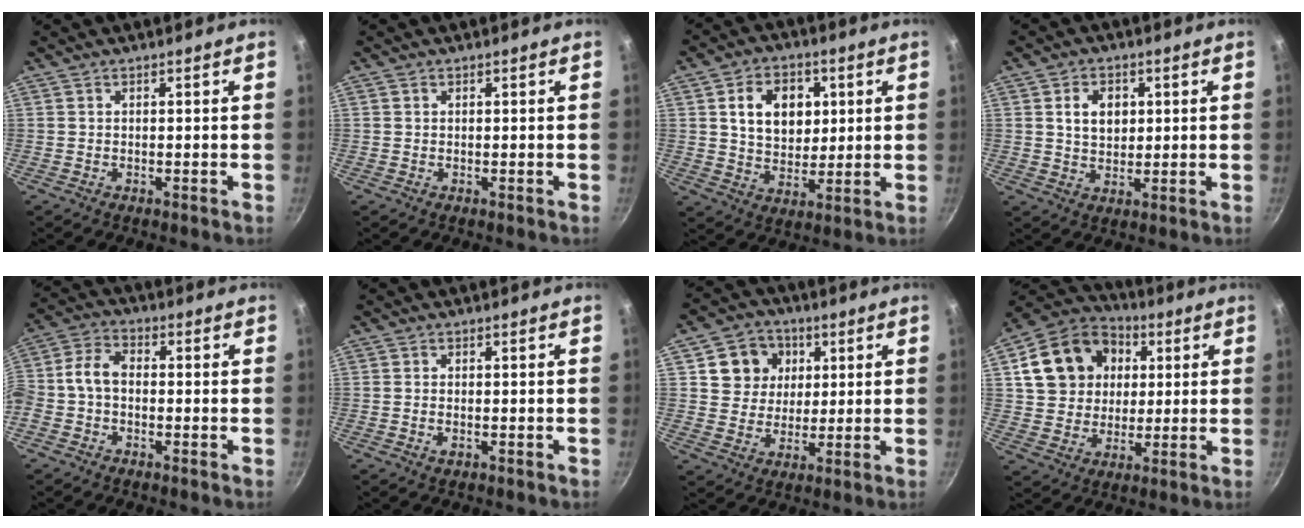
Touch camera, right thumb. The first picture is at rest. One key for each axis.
{"total": 0.0}
{"total": 11.9, "fx": 3.0, "fy": 8.9, "fz": 7.3, "tx": -0.083, "ty": -0.006, "tz": 0.049}
{"total": 6.2, "fx": 1.5, "fy": 4.6, "fz": 3.9, "tx": -0.047, "ty": -0.003, "tz": 0.027}
{"total": 7.0, "fx": -1.3, "fy": 4.9, "fz": 4.8, "tx": -0.099, "ty": 0.034, "tz": -0.041}
{"total": 1.2, "fx": -0.4, "fy": 0.6, "fz": 1.0, "tx": -0.022, "ty": 0.000, "tz": -0.008}
{"total": 9.8, "fx": 3.1, "fy": 8.6, "fz": 3.3, "tx": -0.022, "ty": 0.001, "tz": 0.050}
{"total": 17.0, "fx": 4.2, "fy": 14.2, "fz": 8.3, "tx": -0.135, "ty": 0.021, "tz": 0.071}